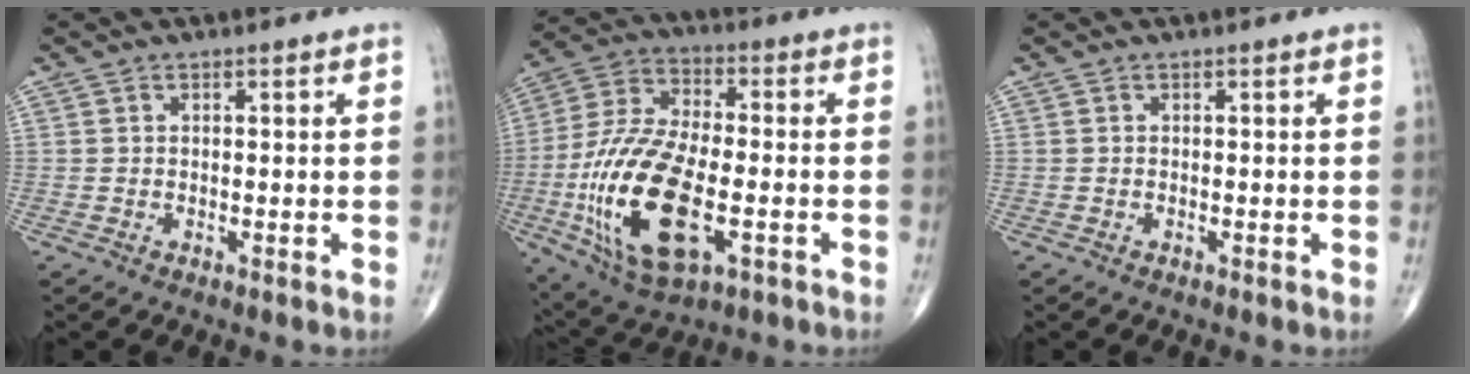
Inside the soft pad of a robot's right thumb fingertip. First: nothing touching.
{"total": 22.0, "force": [-5.5, 10.3, 18.6], "torque": [-0.383, 0.008, -0.090]}
{"total": 0.0}